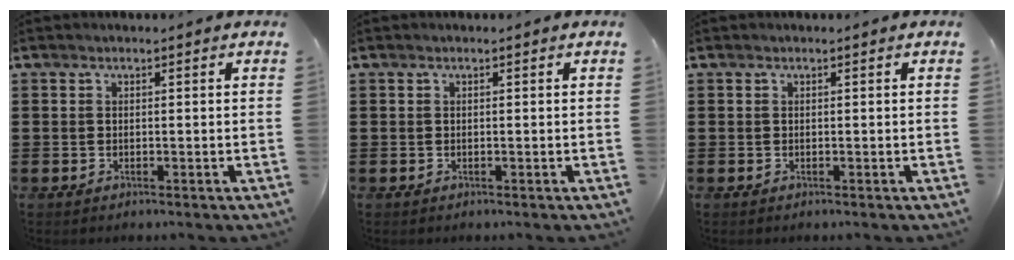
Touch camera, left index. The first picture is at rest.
{"total": 0.0}
{"total": 0.0}